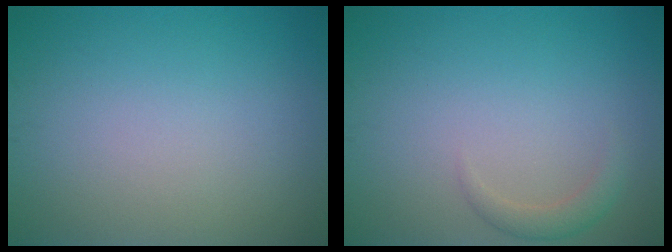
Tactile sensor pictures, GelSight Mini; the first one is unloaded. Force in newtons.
{"total": 1.5, "press": 1.5, "slide": 0.2}